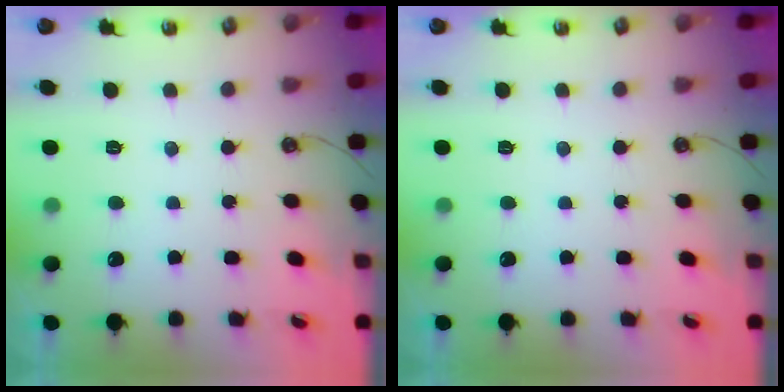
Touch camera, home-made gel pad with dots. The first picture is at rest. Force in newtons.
{"total": 0.0}